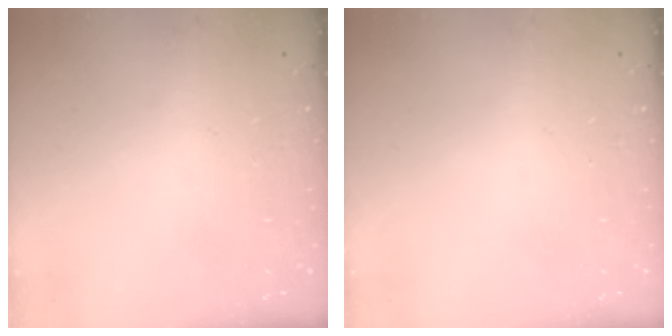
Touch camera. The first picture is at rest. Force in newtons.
{"total": 0.0}